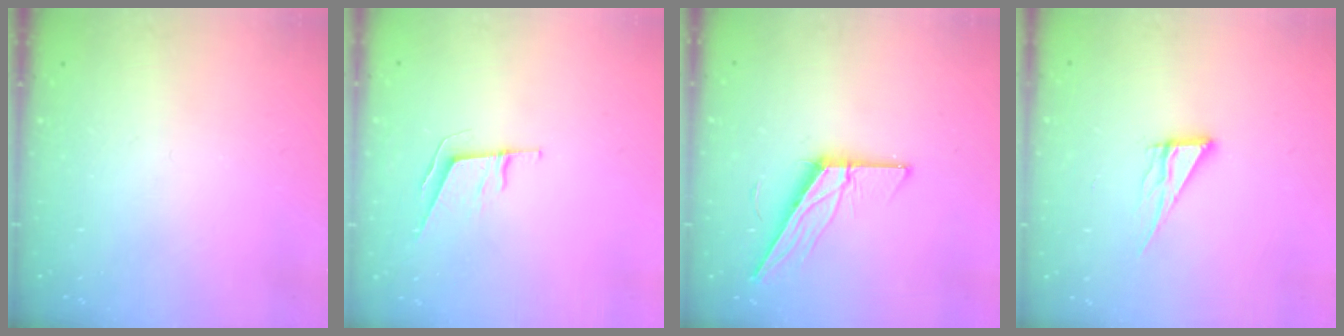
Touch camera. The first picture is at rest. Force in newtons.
{"total": 5.8, "press": 5.2, "slide": 2.6}
{"total": 11.5, "press": 11.5, "slide": 0.2}
{"total": 8.2, "press": 8.1, "slide": 0.7}